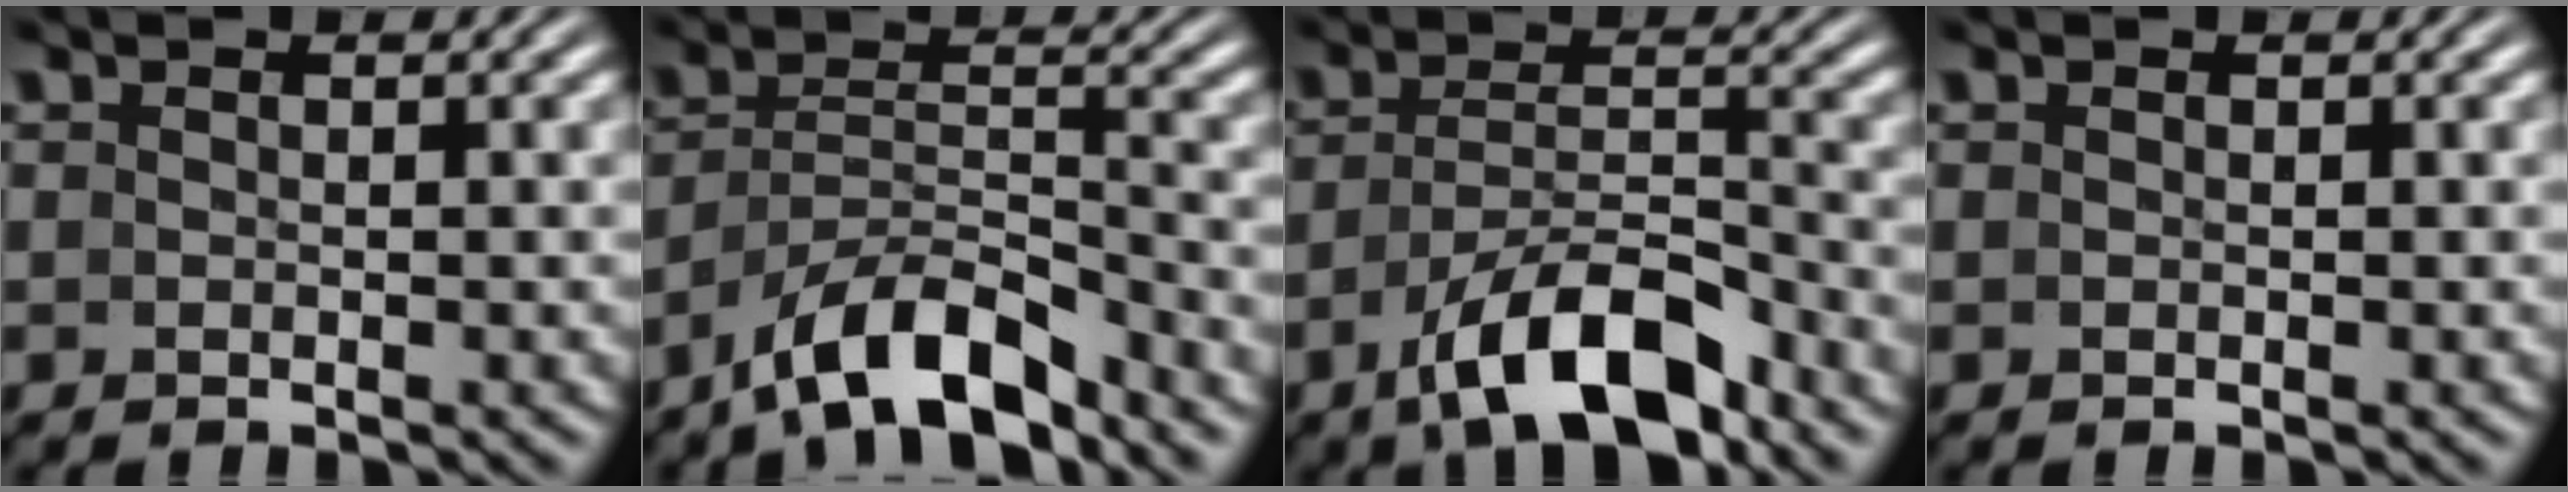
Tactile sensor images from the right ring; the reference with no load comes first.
{"total": 6.1, "force": [-4.5, 2.3, 3.4], "torque": [-0.053, -0.015, -0.067]}
{"total": 6.3, "force": [-4.0, 1.8, 4.5], "torque": [-0.062, -0.015, -0.060]}
{"total": 0.0}